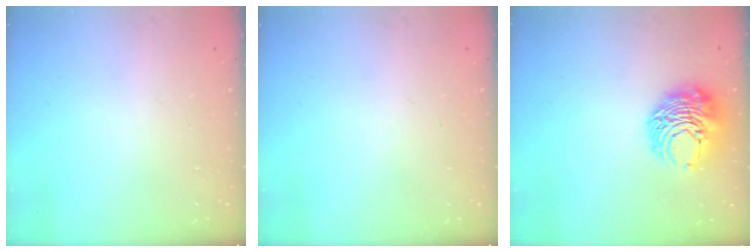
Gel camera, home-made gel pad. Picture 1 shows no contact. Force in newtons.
{"total": 0.0}
{"total": 10.1, "press": 10.0, "slide": 1.3}